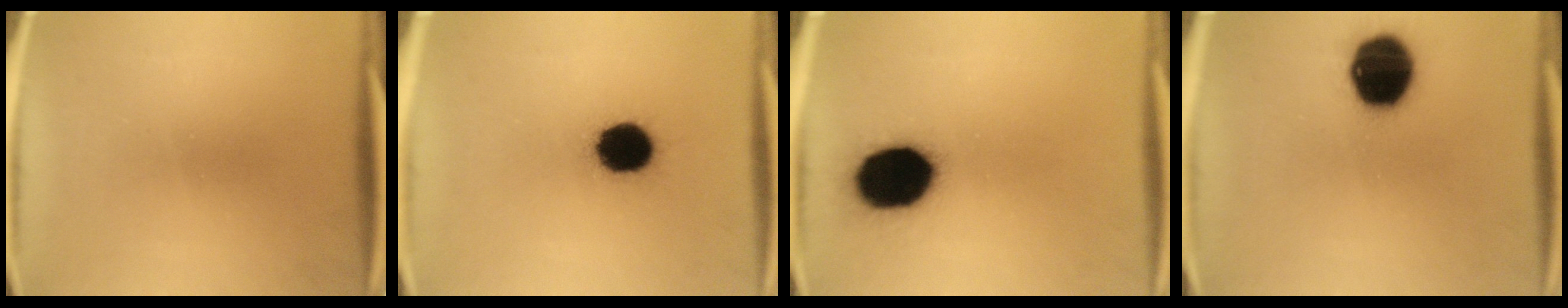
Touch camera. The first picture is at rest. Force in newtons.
{"total": 12.6}
{"total": 19.8}
{"total": 17.5}